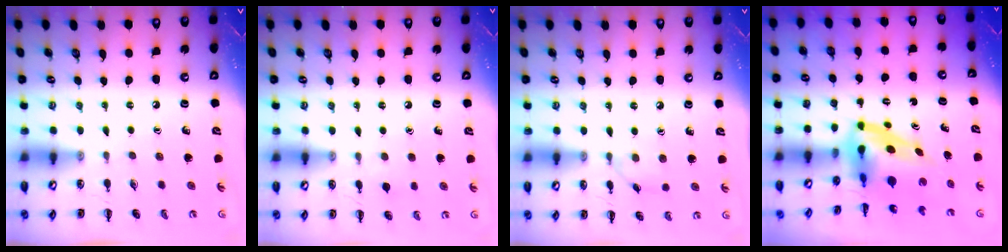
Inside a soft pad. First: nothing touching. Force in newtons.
{"total": 4.7, "press": 4.4, "slide": 1.8}
{"total": 3.6, "press": 3.3, "slide": 1.5}
{"total": 6.9, "press": 6.7, "slide": 1.7}